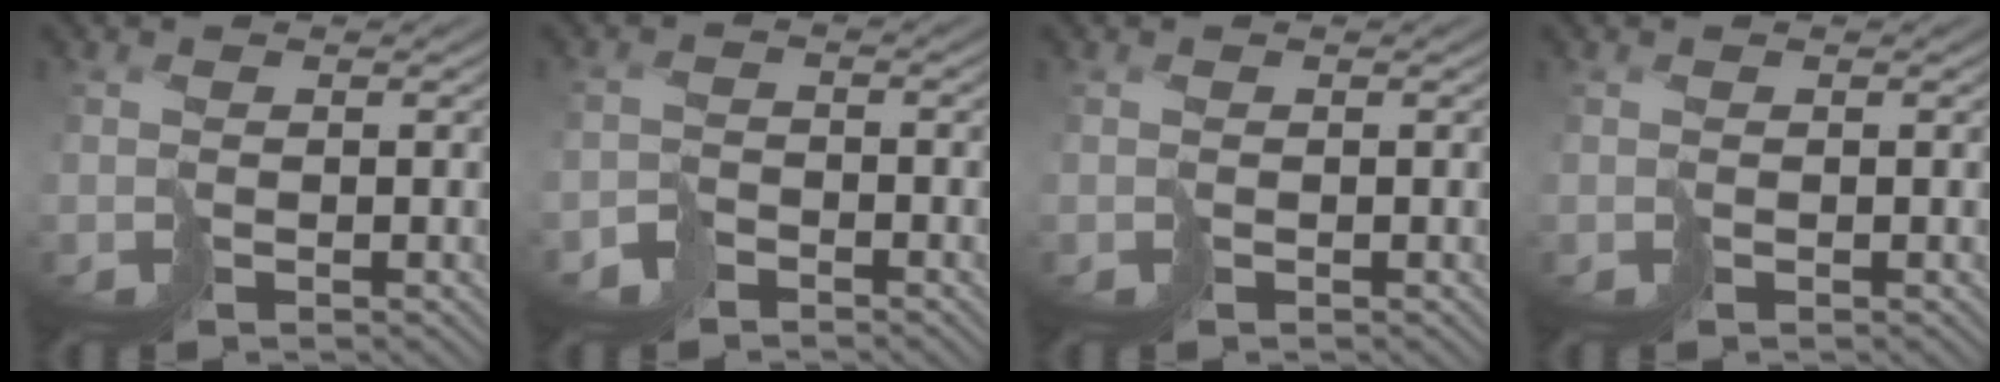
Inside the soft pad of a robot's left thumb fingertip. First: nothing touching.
{"total": 2.6, "force": [-2.1, 1.4, 0.7], "torque": [-0.013, 0.000, -0.049]}
{"total": 0.0}
{"total": 0.0}